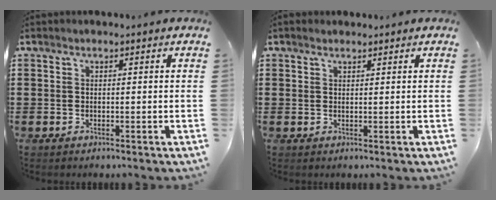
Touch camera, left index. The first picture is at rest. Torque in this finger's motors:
{"motor_torque": [0.68, 0.59, 0.08, 0.01]}